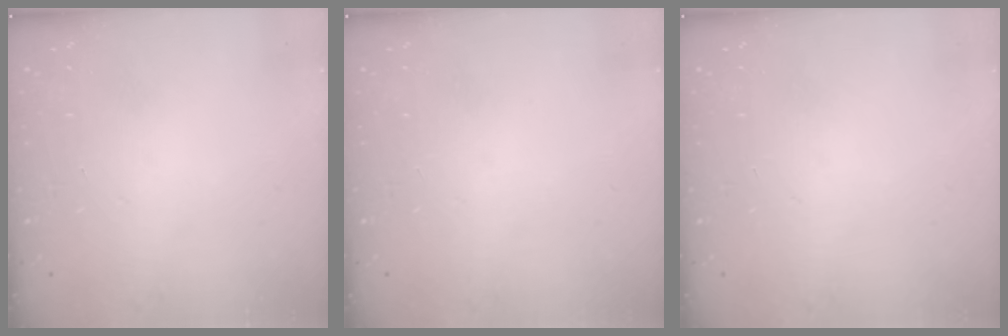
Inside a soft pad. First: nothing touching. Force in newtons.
{"total": 0.0}
{"total": 0.0}